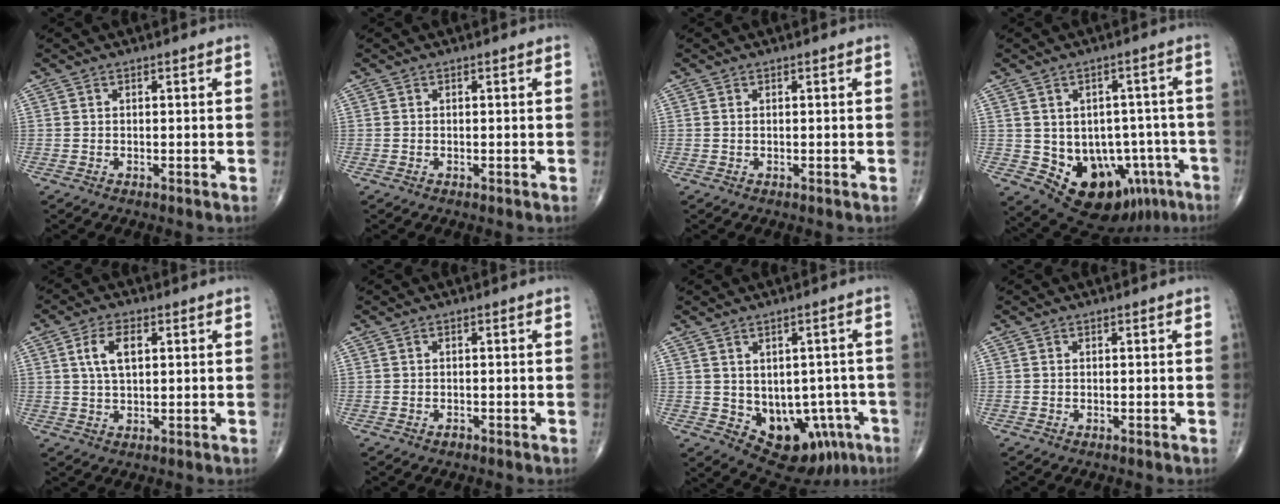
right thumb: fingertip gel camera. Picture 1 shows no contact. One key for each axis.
{"total": 0.0}
{"total": 0.0}
{"total": 15.6, "fx": -6.2, "fy": 10.8, "fz": 9.3, "tx": -0.089, "ty": 0.028, "tz": -0.068}
{"total": 6.0, "fx": 1.7, "fy": 3.1, "fz": 4.9, "tx": -0.092, "ty": 0.004, "tz": 0.033}
{"total": 0.8, "fx": -0.5, "fy": 0.5, "fz": 0.3, "tx": -0.003, "ty": 0.002, "tz": -0.010}
{"total": 13.3, "fx": -4.3, "fy": 9.3, "fz": 8.5, "tx": -0.061, "ty": 0.018, "tz": -0.038}
{"total": 0.0}